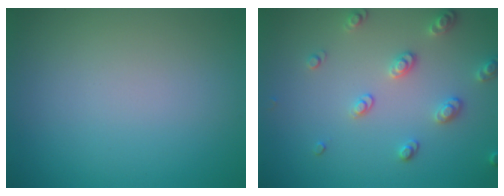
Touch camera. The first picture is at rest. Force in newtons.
{"total": 2.7, "press": 2.7, "slide": 0.5}